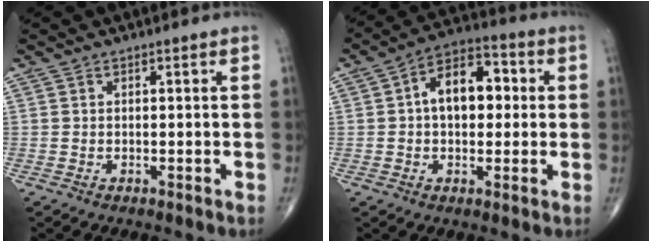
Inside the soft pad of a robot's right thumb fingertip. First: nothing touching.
{"total": 11.6, "force": [1.4, 7.1, 9.1], "torque": [-0.121, 0.025, 0.013]}